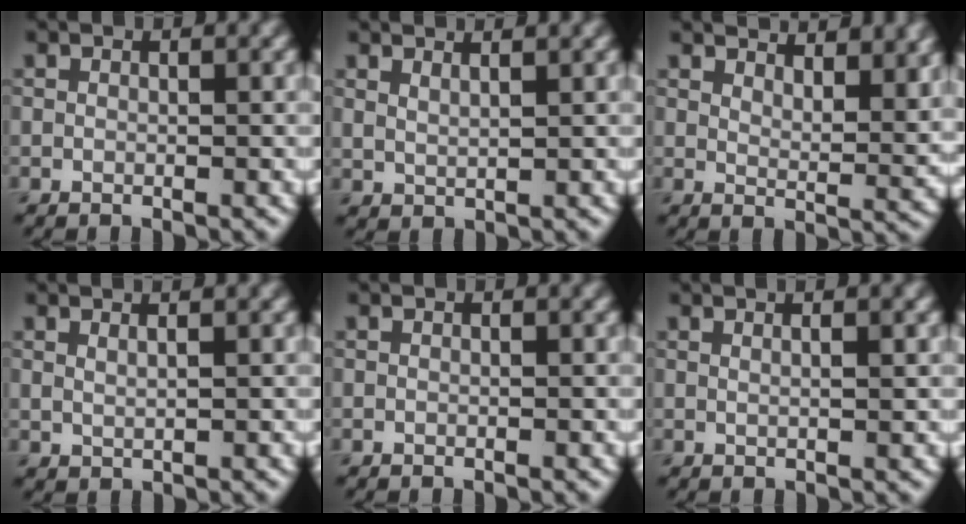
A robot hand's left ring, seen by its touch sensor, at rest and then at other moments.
{"total": 2.2, "force": [1.9, 0.7, 1.0], "torque": [-0.011, 0.009, 0.023]}
{"total": 7.8, "force": [6.3, 2.3, 3.9], "torque": [-0.053, 0.003, 0.077]}
{"total": 1.6, "force": [1.1, 0.6, 0.9], "torque": [-0.012, 0.001, 0.011]}
{"total": 0.0}
{"total": 3.1, "force": [1.4, 1.3, 2.5], "torque": [-0.006, 0.009, -0.008]}